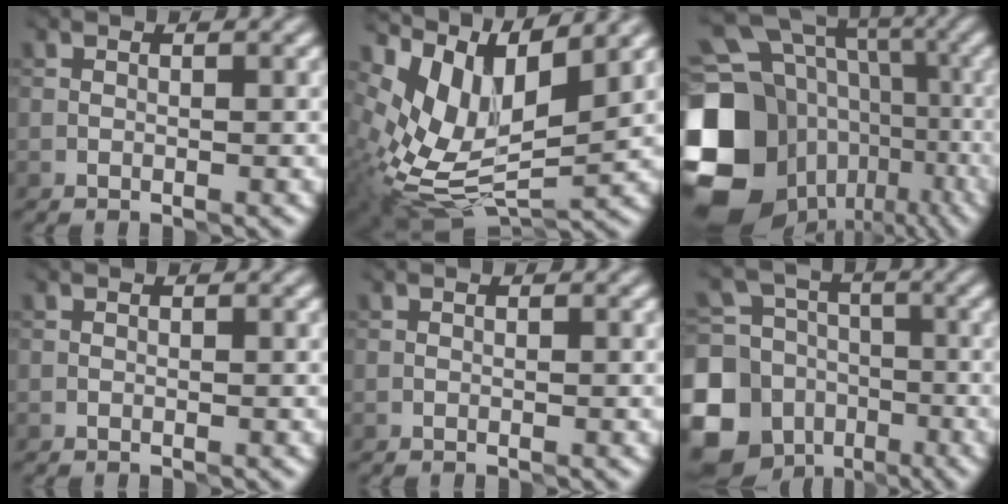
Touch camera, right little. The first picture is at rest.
{"total": 9.9, "force": [3.6, 5.4, 7.4], "torque": [-0.159, -0.013, 0.073]}
{"total": 21.4, "force": [-4.4, 18.0, 10.8], "torque": [-0.230, -0.026, -0.064]}
{"total": 0.0}
{"total": 0.0}
{"total": 12.9, "force": [-5.7, 10.9, 3.8], "torque": [-0.100, -0.040, -0.115]}